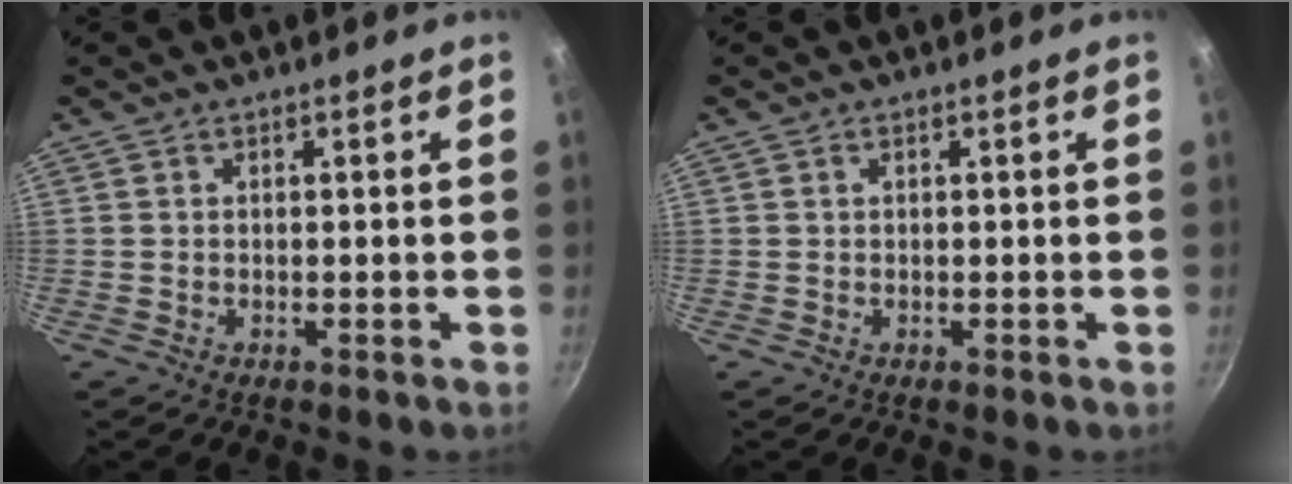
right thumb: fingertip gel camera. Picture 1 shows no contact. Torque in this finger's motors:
{"motor_torque": [-0.08, -0.22, -0.27, -0.14, 0.04]}